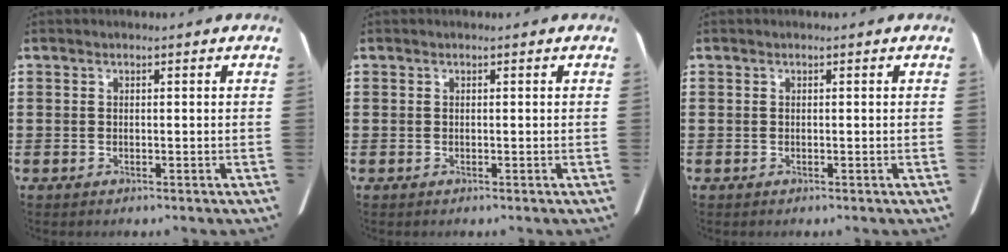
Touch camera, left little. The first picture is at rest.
{"total": 0.0}
{"total": 0.0}